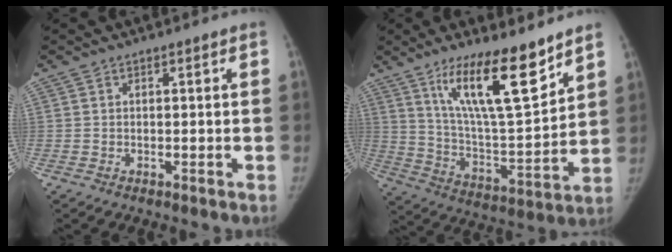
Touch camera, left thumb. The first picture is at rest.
{"total": 17.6, "force": [11.5, 4.1, 12.8], "torque": [-0.190, -0.076, 0.211]}